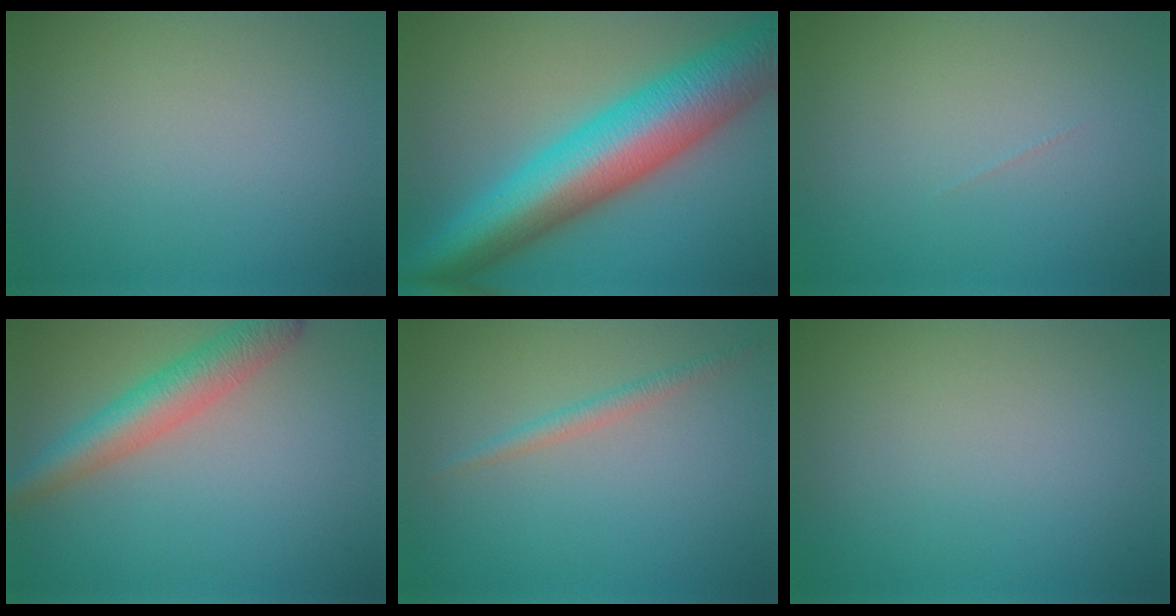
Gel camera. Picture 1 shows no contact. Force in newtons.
{"total": 13.1, "press": 13.1, "slide": 0.2}
{"total": 0.0}
{"total": 4.9, "press": 4.9, "slide": 0.2}
{"total": 1.3, "press": 1.3, "slide": 0.0}
{"total": 0.0}